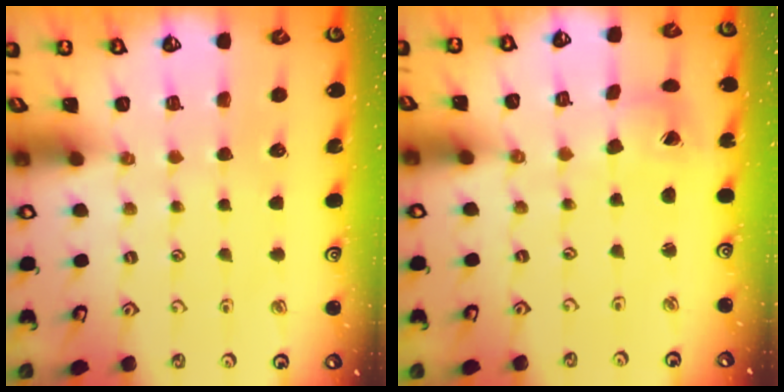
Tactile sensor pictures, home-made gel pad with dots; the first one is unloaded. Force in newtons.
{"total": 2.0, "press": 2.0, "slide": 0.3}